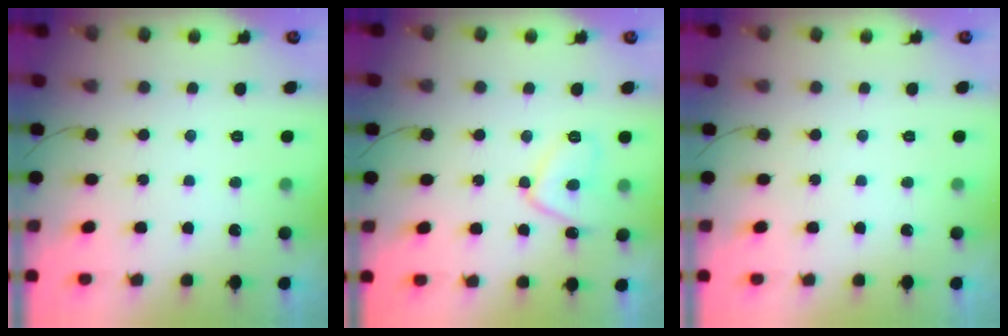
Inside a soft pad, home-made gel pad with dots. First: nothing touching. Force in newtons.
{"total": 9.3, "press": 9.3, "slide": 1.2}
{"total": 0.0}